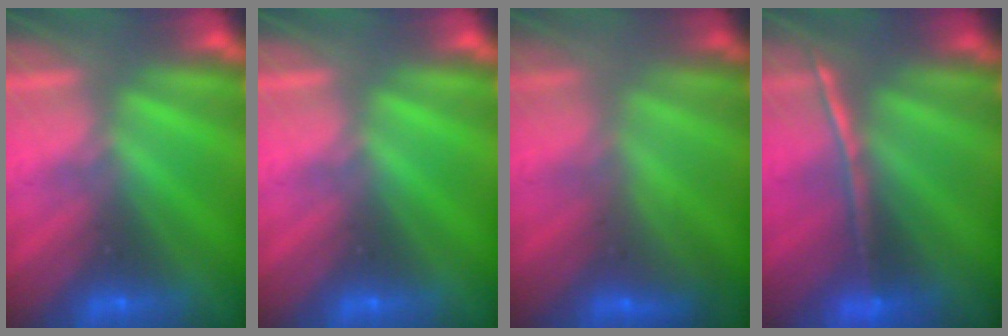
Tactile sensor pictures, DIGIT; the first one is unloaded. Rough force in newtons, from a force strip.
{"total": 0.0}
{"total": 3.2}
{"total": 1.5}